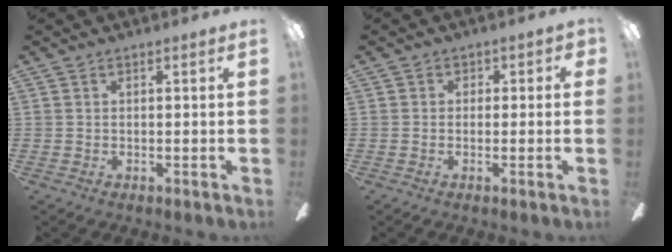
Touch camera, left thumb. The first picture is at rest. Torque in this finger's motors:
{"motor_torque": [0.13, -0.22, -0.41, 0.29, -0.03]}